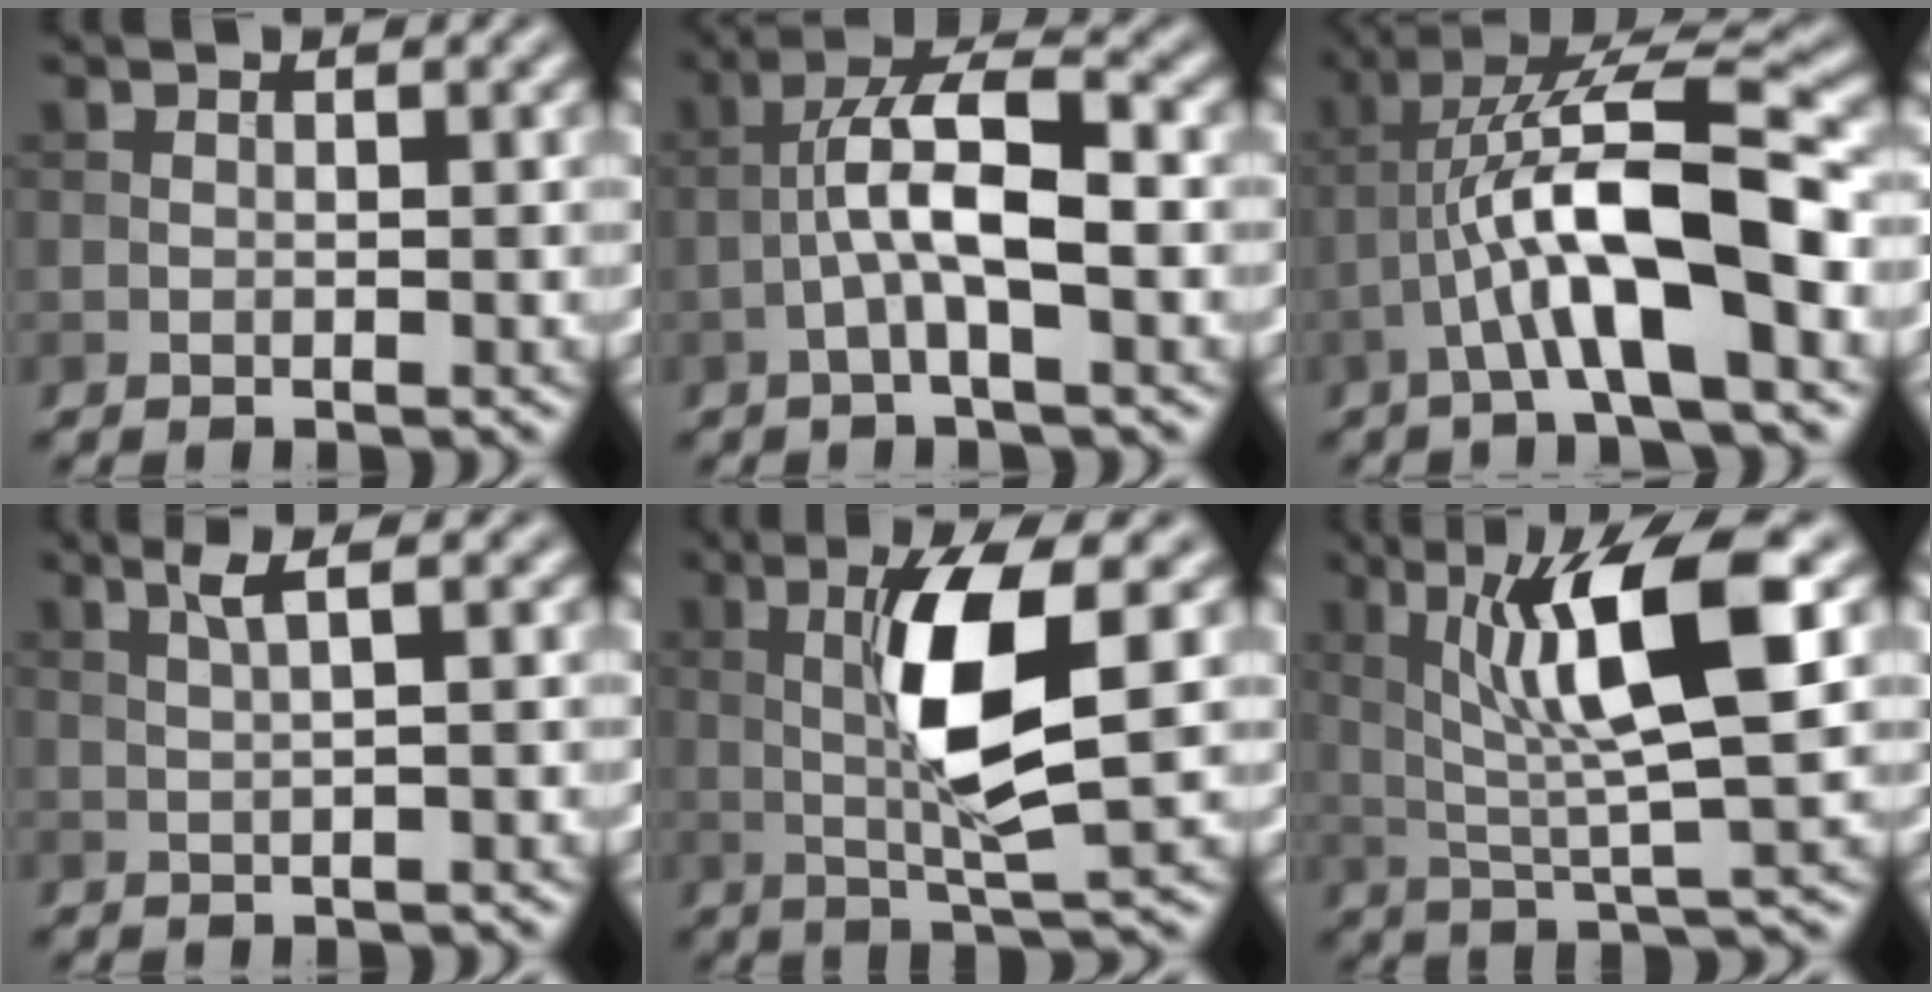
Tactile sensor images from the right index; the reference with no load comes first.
{"total": 6.2, "force": [-1.3, 1.7, 5.8], "torque": [-0.110, 0.018, -0.027]}
{"total": 9.4, "force": [-2.2, 2.2, 8.9], "torque": [-0.156, 0.024, -0.041]}
{"total": 2.1, "force": [1.0, 0.3, 1.9], "torque": [-0.034, 0.004, 0.017]}
{"total": 7.2, "force": [0.7, 1.3, 7.0], "torque": [-0.138, 0.003, 0.016]}
{"total": 9.2, "force": [2.7, 1.9, 8.6], "torque": [-0.142, -0.001, 0.051]}